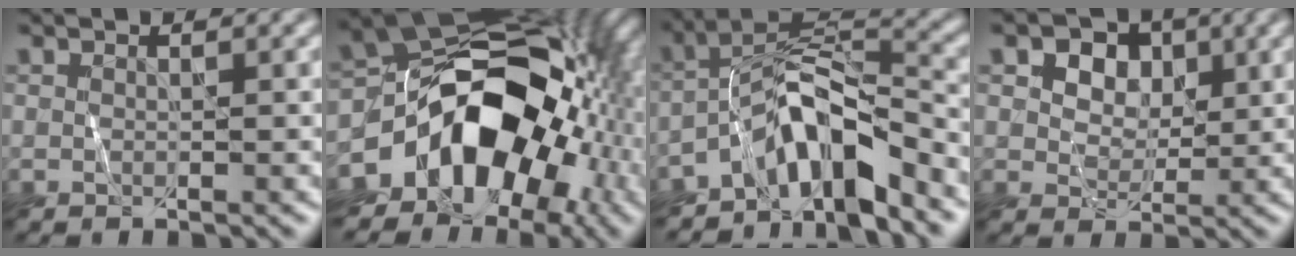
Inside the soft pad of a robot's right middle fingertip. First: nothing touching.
{"total": 14.2, "force": [-4.7, 9.9, 9.0], "torque": [-0.114, -0.003, -0.091]}
{"total": 7.2, "force": [-4.7, 2.3, 5.0], "torque": [-0.067, 0.022, -0.086]}
{"total": 7.2, "force": [3.6, 5.0, 3.7], "torque": [-0.060, 0.026, 0.038]}